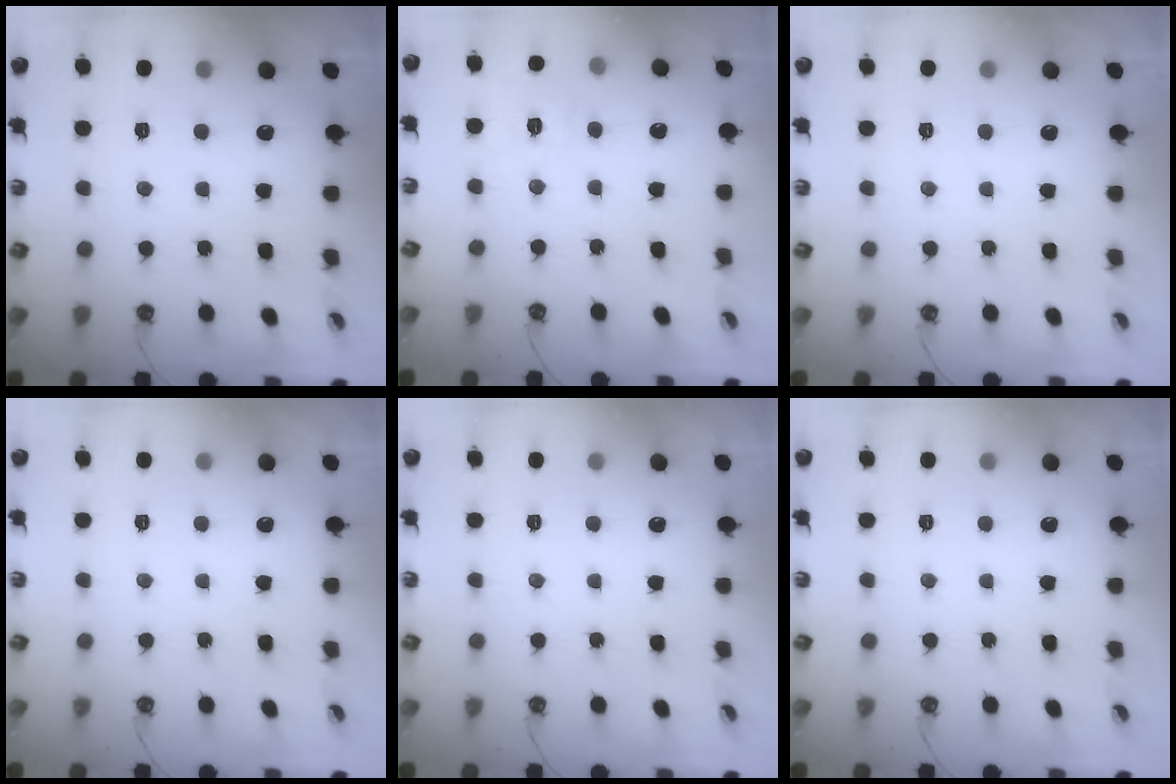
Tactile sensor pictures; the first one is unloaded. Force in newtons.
{"total": 8.9, "press": 8.9, "slide": 1.1}
{"total": 0.0}
{"total": 0.0}
{"total": 0.0}
{"total": 0.0}